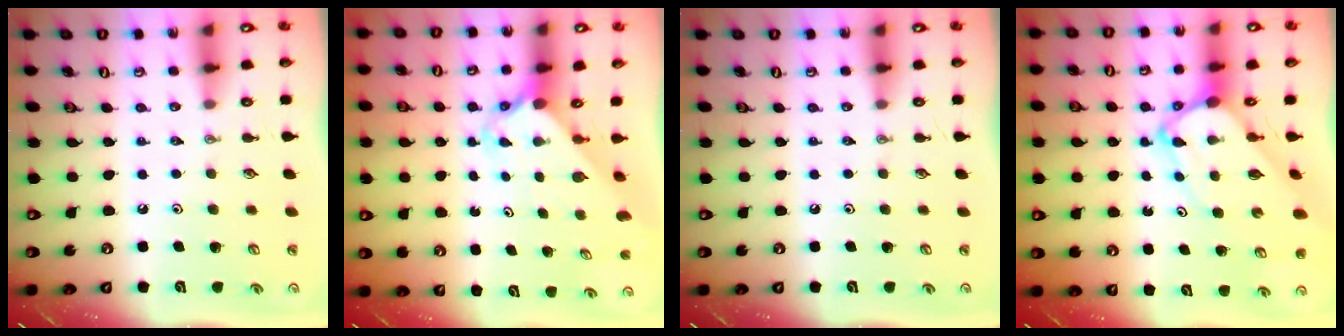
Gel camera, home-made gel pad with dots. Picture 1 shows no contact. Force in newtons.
{"total": 2.3, "press": 2.3, "slide": 0.1}
{"total": 0.0}
{"total": 6.6, "press": 6.6, "slide": 0.6}